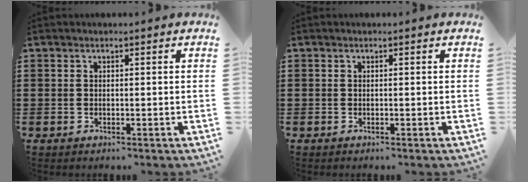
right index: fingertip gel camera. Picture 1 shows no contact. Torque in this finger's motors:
{"motor_torque": [0.87, 0.83, 0.03, -0.01]}